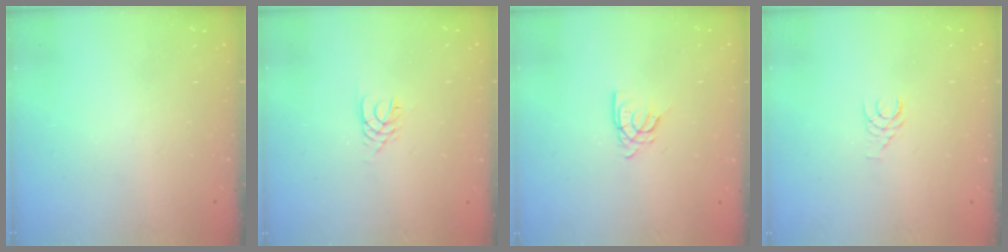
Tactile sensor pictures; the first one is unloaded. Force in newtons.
{"total": 3.0, "press": 2.9, "slide": 0.4}
{"total": 4.7, "press": 4.7, "slide": 0.3}
{"total": 3.6, "press": 3.6, "slide": 0.4}